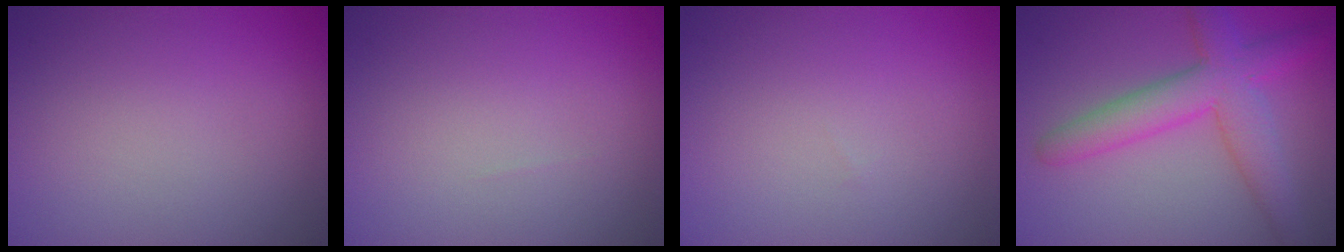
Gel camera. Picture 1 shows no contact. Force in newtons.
{"total": 0.0}
{"total": 0.0}
{"total": 5.9, "press": 5.9, "slide": 0.1}